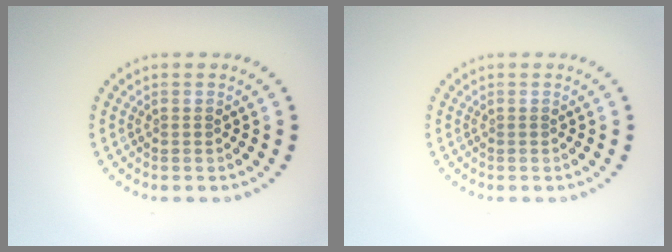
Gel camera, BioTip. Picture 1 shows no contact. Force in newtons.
{"total": 0.0}